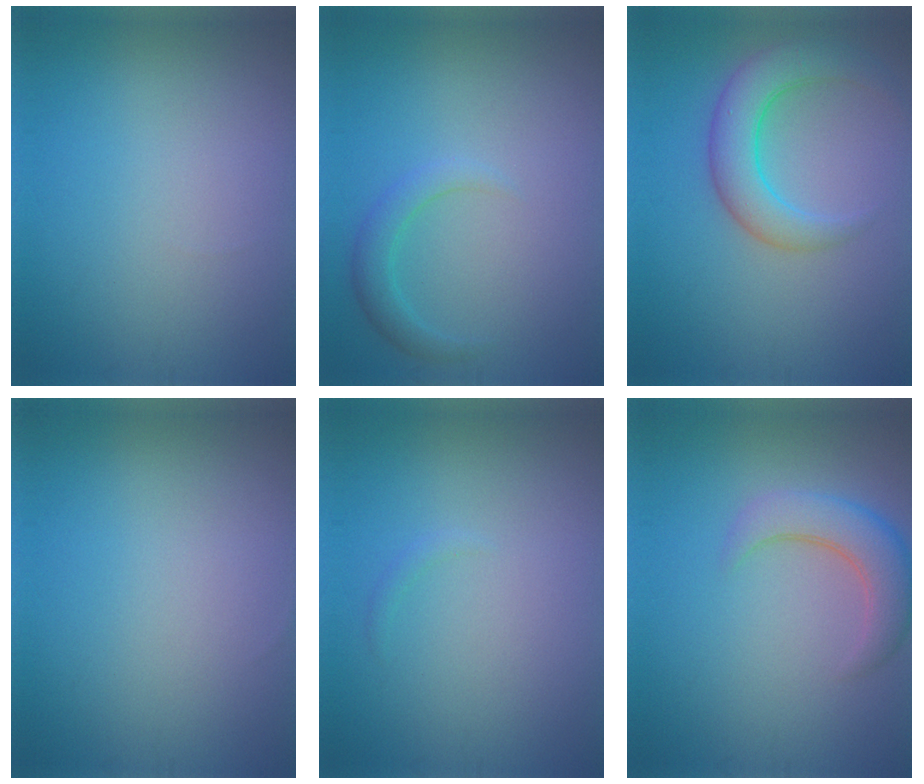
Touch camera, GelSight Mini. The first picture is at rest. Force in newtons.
{"total": 2.1, "press": 2.1, "slide": 0.1}
{"total": 4.9, "press": 4.9, "slide": 0.3}
{"total": 0.0}
{"total": 0.5, "press": 0.5, "slide": 0.1}
{"total": 4.2, "press": 4.2, "slide": 0.4}